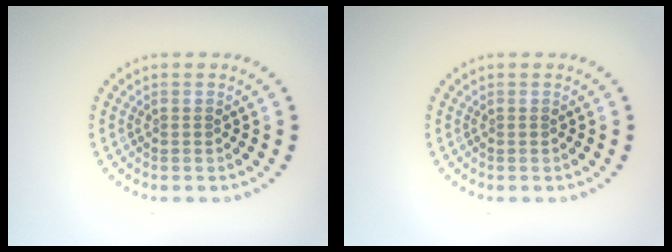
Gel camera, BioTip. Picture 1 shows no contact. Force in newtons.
{"total": 0.0}